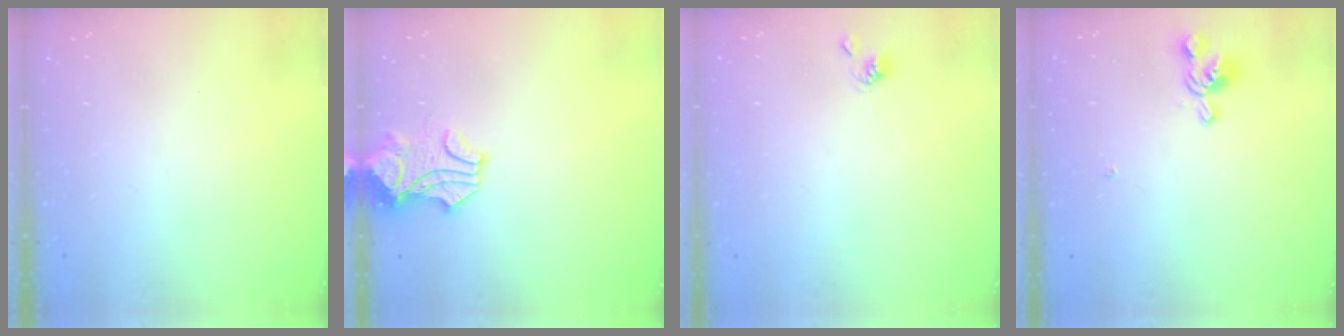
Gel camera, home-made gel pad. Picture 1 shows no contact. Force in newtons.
{"total": 1.9, "press": 1.7, "slide": 0.8}
{"total": 2.0, "press": 1.9, "slide": 0.3}
{"total": 1.2, "press": 0.2, "slide": 1.2}